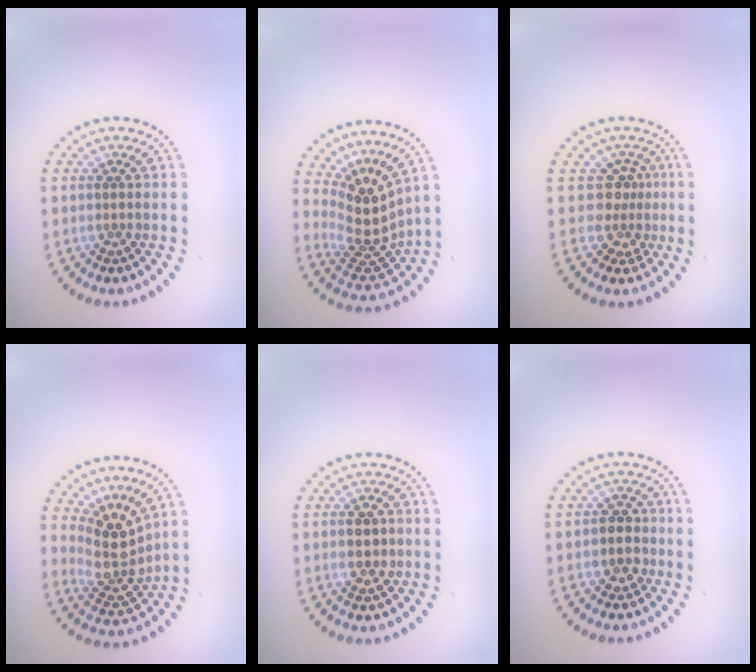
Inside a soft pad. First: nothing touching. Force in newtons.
{"total": 4.4, "press": 3.1, "slide": 3.2}
{"total": 2.7, "press": 1.9, "slide": 1.9}
{"total": 4.3, "press": 3.3, "slide": 2.8}
{"total": 2.2, "press": 2.1, "slide": 0.1}
{"total": 2.3, "press": 2.1, "slide": 0.8}